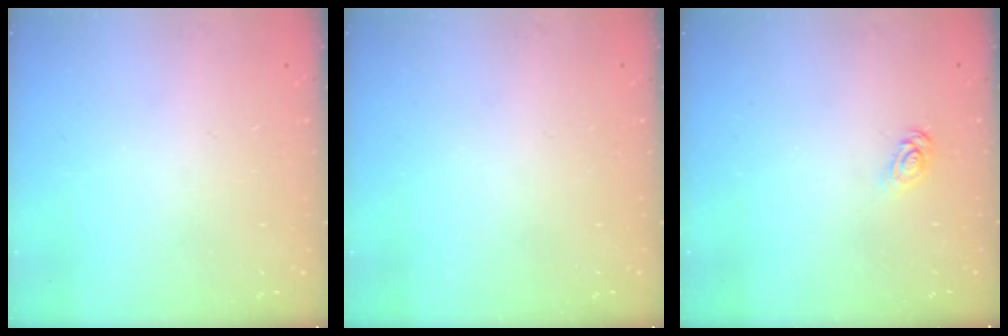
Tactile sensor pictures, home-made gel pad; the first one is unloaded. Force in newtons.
{"total": 0.0}
{"total": 3.3, "press": 3.3, "slide": 0.3}